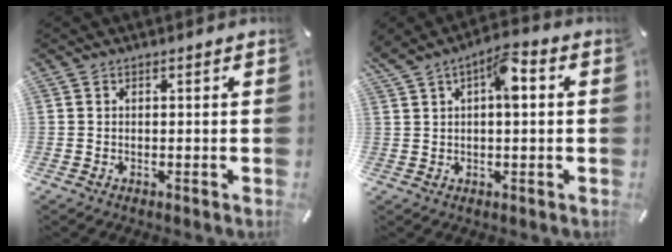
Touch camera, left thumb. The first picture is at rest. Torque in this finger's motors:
{"motor_torque": [1.69, 1.66, 0.37, -0.41, 0.38]}